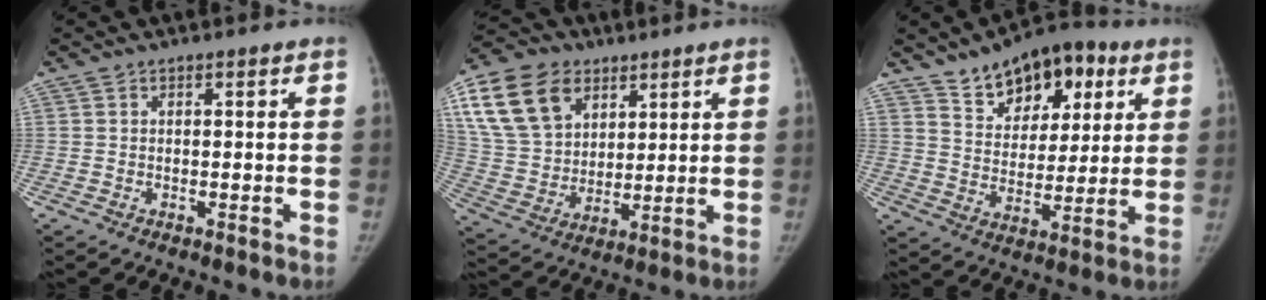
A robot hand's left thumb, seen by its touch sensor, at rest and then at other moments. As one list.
[{"total": 19.7, "force": [9.0, 13.9, 10.7], "torque": [-0.205, -0.007, 0.169]}, {"total": 15.7, "force": [8.9, 9.4, 9.0], "torque": [-0.085, -0.026, 0.143]}]